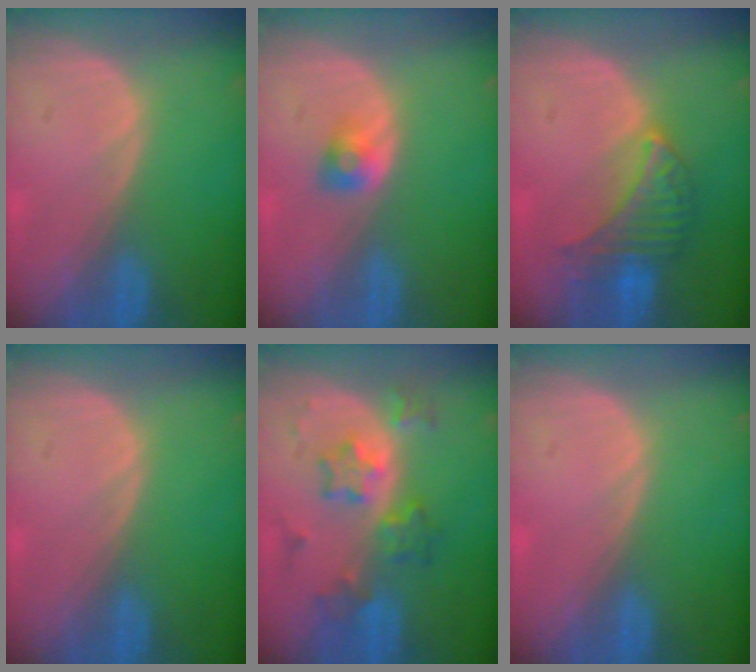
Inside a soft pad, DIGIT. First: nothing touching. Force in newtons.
{"total": 2.3, "press": 2.2, "slide": 0.7}
{"total": 6.5, "press": 6.5, "slide": 0.6}
{"total": 0.0}
{"total": 6.6, "press": 6.6, "slide": 0.1}
{"total": 0.0}